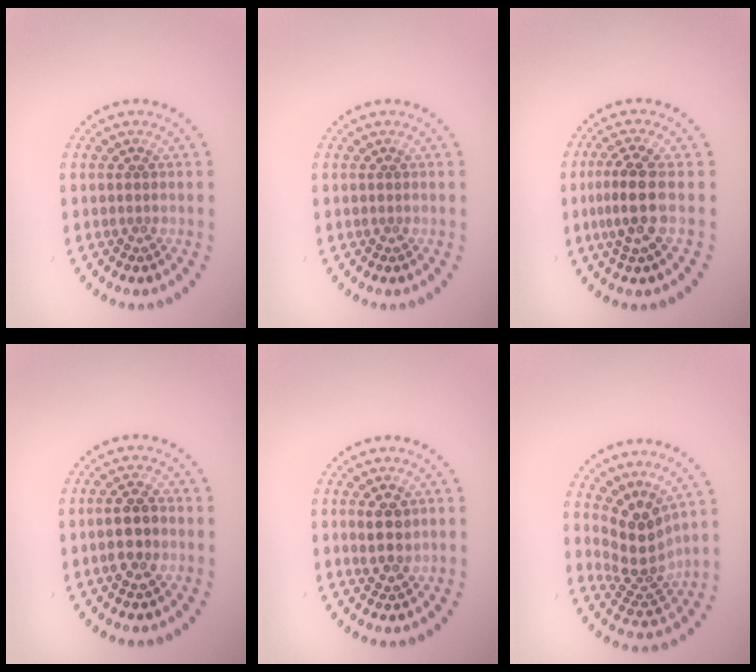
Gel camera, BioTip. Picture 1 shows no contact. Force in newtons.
{"total": 0.0}
{"total": 3.2, "press": 2.9, "slide": 1.5}
{"total": 2.7, "press": 2.6, "slide": 0.6}
{"total": 2.3, "press": 2.2, "slide": 0.7}
{"total": 3.9, "press": 3.0, "slide": 2.5}